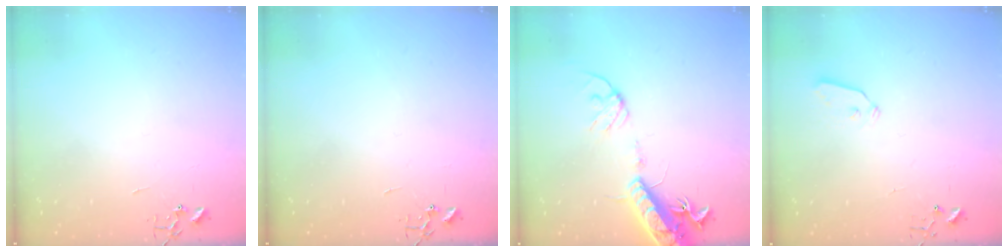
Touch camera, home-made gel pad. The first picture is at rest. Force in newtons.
{"total": 0.0}
{"total": 16.1, "press": 15.7, "slide": 3.6}
{"total": 4.3, "press": 4.3, "slide": 0.3}